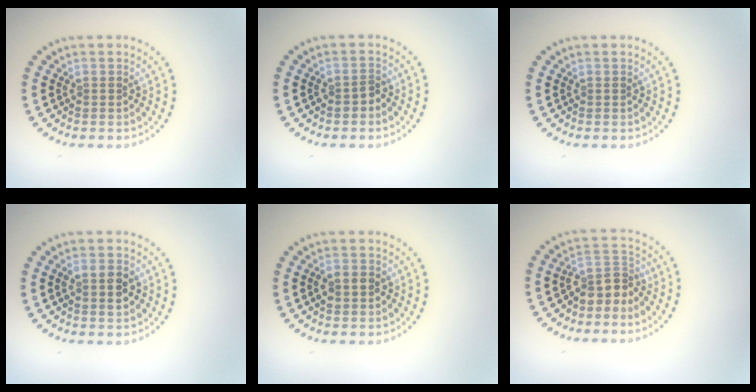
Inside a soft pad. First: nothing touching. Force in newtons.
{"total": 1.1, "press": 1.1, "slide": 0.4}
{"total": 0.0}
{"total": 2.2, "press": 2.2, "slide": 0.2}
{"total": 2.2, "press": 2.2, "slide": 0.1}
{"total": 3.0, "press": 2.3, "slide": 1.8}